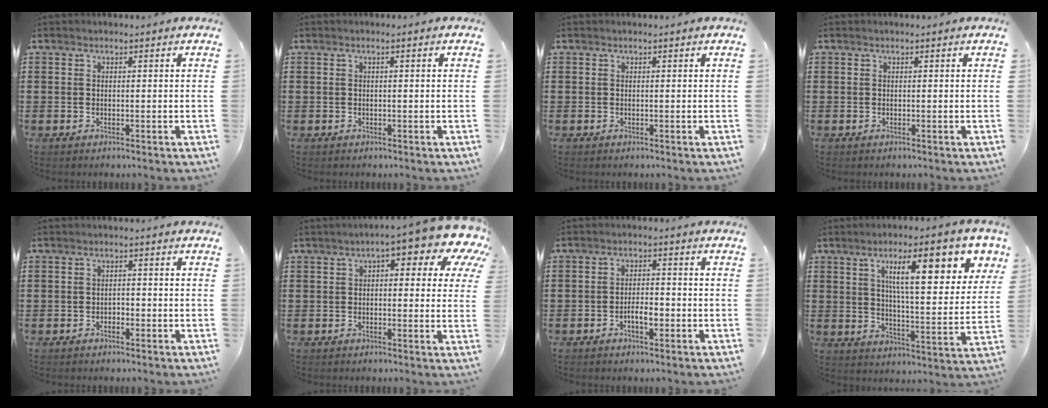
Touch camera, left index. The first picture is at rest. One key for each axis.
{"total": 0.8, "fx": -0.1, "fy": 0.0, "fz": 0.8, "tx": -0.012, "ty": -0.003, "tz": -0.001}
{"total": 0.0}
{"total": 0.0}
{"total": 1.1, "fx": -0.9, "fy": 0.5, "fz": 0.3, "tx": -0.011, "ty": 0.002, "tz": -0.021}
{"total": 8.7, "fx": 4.7, "fy": 2.7, "fz": 6.9, "tx": -0.094, "ty": -0.034, "tz": 0.069}
{"total": 3.2, "fx": -1.3, "fy": 1.3, "fz": 2.7, "tx": -0.049, "ty": 0.006, "tz": -0.024}
{"total": 13.8, "fx": 6.6, "fy": 3.4, "fz": 11.7, "tx": -0.192, "ty": -0.014, "tz": 0.101}